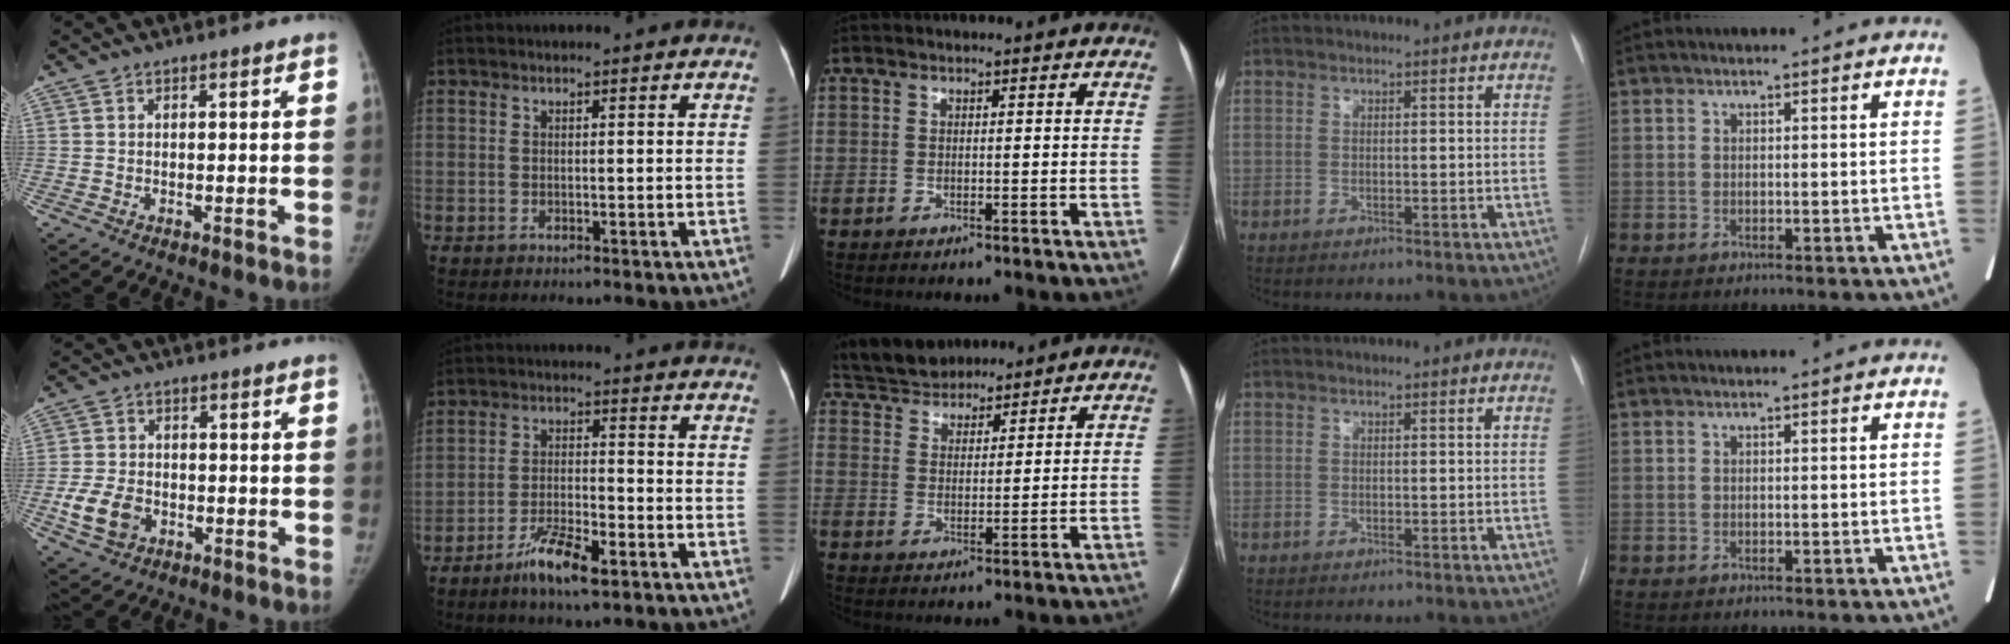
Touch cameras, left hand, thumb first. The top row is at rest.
{"thumb": {"total": 7.3, "force": [-2.4, 5.3, 4.4], "torque": [-0.082, 0.007, -0.041]}, "index": {"total": 6.8, "force": [-4.6, 1.3, 4.9], "torque": [-0.101, -0.008, -0.082]}, "middle": {"total": 8.6, "force": [7.9, 3.0, 1.8], "torque": [-0.034, 0.029, 0.141]}}